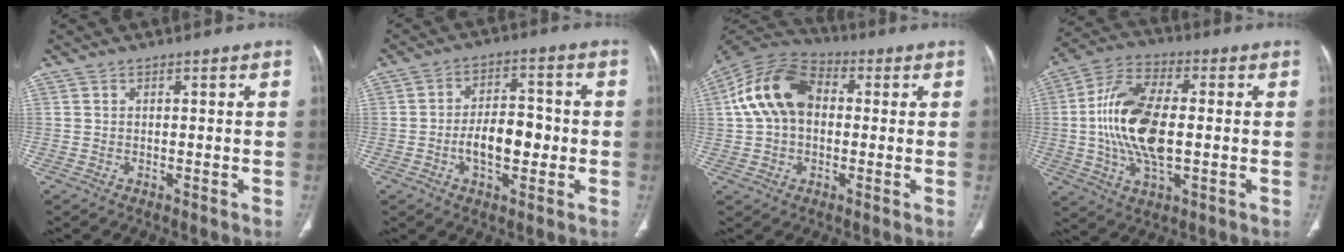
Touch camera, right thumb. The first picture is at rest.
{"total": 9.6, "force": [-1.8, 5.4, 7.7], "torque": [-0.110, 0.025, -0.031]}
{"total": 14.2, "force": [1.6, 9.9, 10.1], "torque": [-0.181, 0.033, 0.016]}
{"total": 16.9, "force": [-0.3, 8.3, 14.7], "torque": [-0.294, 0.012, -0.007]}